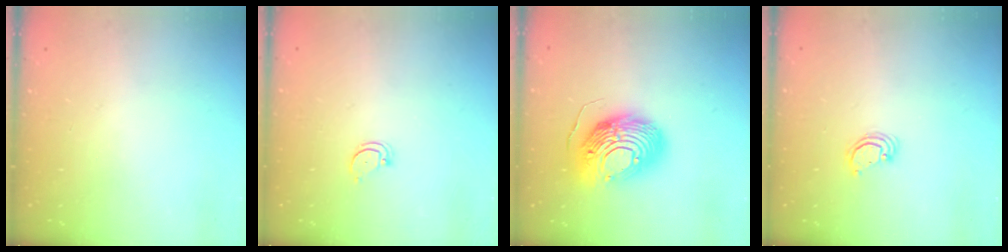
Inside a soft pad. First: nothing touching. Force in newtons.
{"total": 2.4, "press": 2.4, "slide": 0.2}
{"total": 16.9, "press": 16.8, "slide": 1.6}
{"total": 2.7, "press": 2.7, "slide": 0.2}